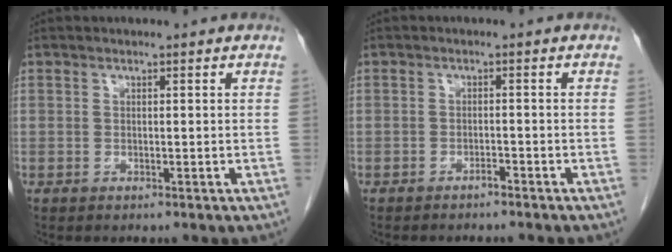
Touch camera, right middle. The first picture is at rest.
{"total": 1.8, "force": [-1.7, 0.1, 0.6], "torque": [-0.009, -0.001, -0.021]}